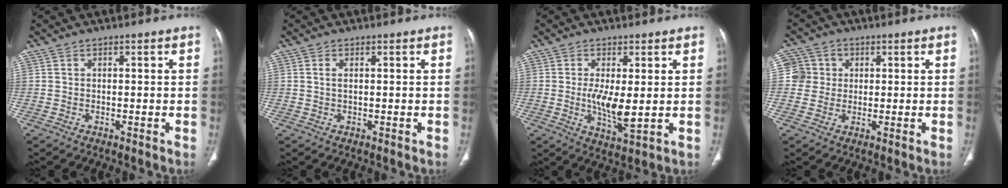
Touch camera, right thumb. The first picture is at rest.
{"total": 1.1, "force": [0.3, 0.5, 0.9], "torque": [-0.024, 0.003, 0.008]}
{"total": 7.1, "force": [0.2, 2.3, 6.8], "torque": [-0.130, -0.021, 0.007]}
{"total": 5.4, "force": [0.8, 5.3, 0.6], "torque": [0.015, 0.007, 0.012]}